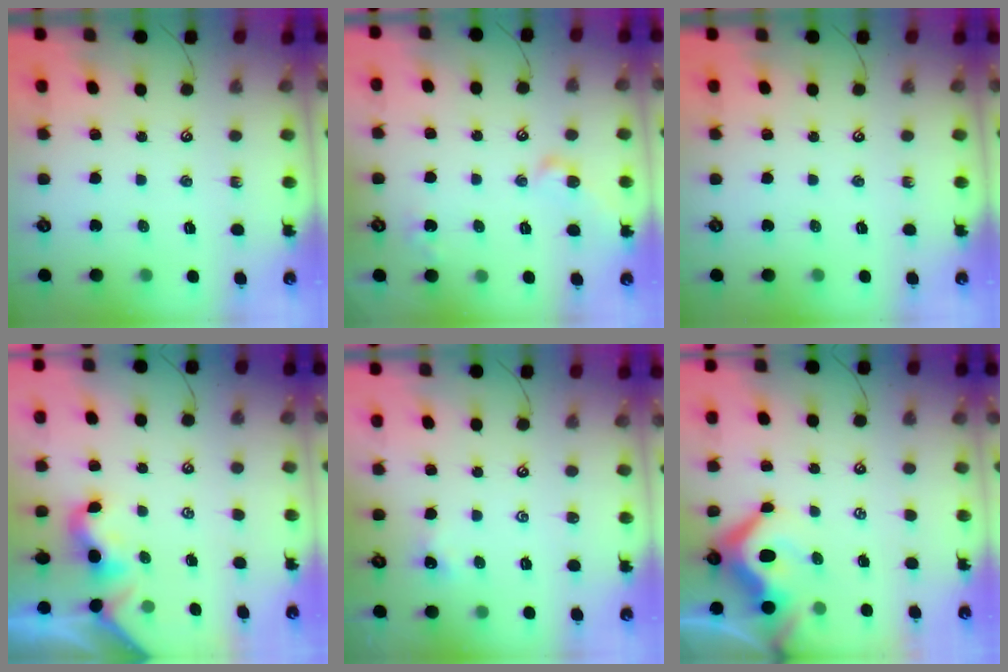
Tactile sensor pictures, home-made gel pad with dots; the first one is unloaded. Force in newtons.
{"total": 5.2, "press": 5.1, "slide": 0.9}
{"total": 0.0}
{"total": 1.9, "press": 1.8, "slide": 0.5}
{"total": 0.0}
{"total": 6.5, "press": 6.3, "slide": 1.3}